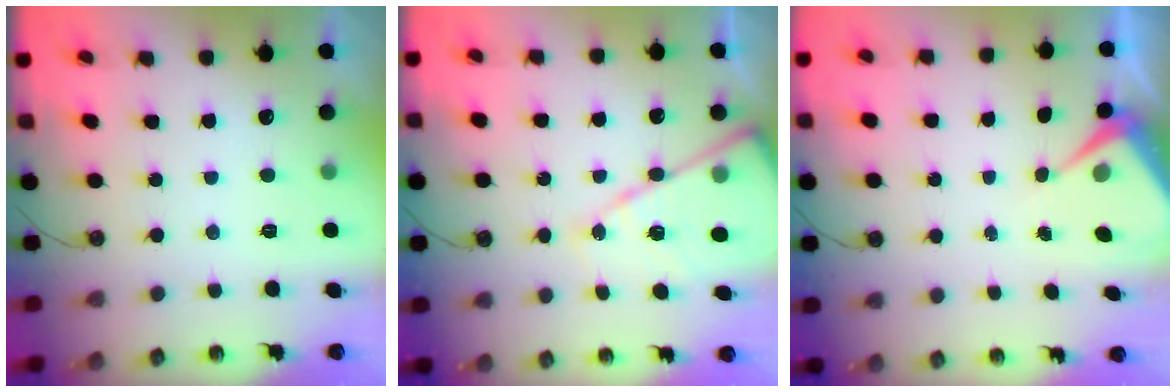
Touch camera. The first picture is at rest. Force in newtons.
{"total": 15.3, "press": 15.2, "slide": 1.6}
{"total": 6.7, "press": 6.6, "slide": 0.8}